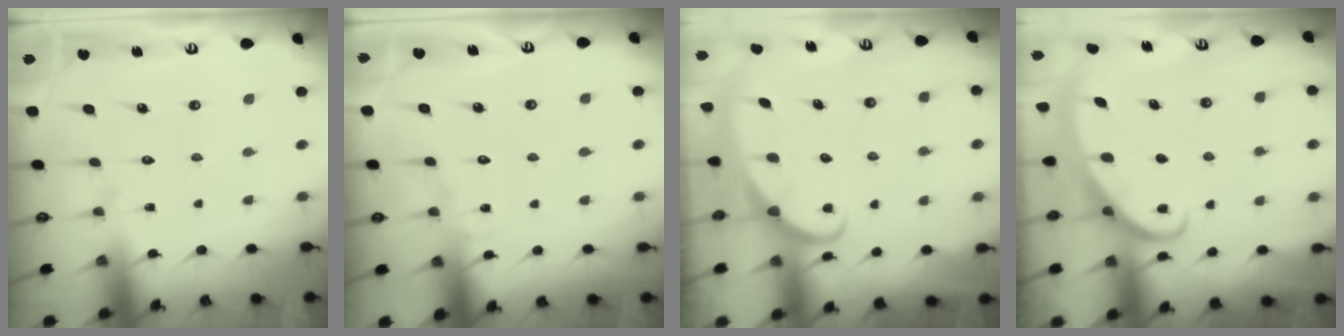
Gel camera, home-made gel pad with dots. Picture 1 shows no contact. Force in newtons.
{"total": 5.6, "press": 5.5, "slide": 0.6}
{"total": 2.6, "press": 2.6, "slide": 0.3}
{"total": 2.7, "press": 2.7, "slide": 0.4}